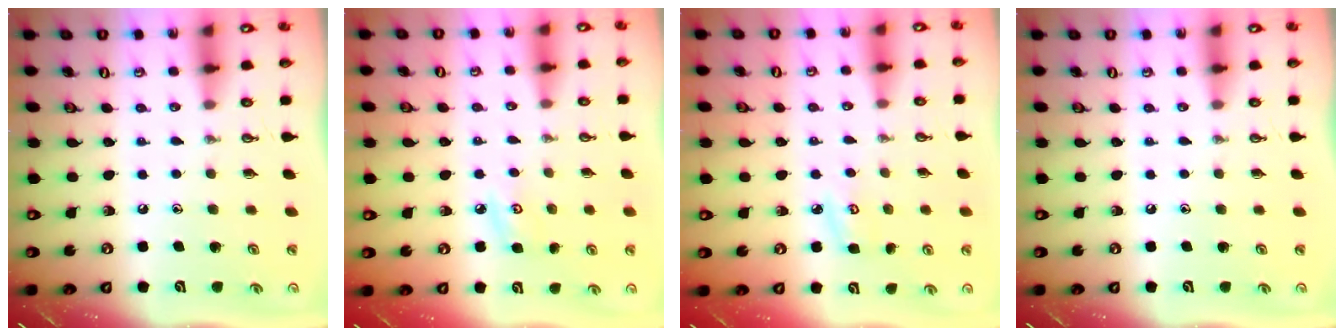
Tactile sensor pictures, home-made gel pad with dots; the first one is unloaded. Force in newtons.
{"total": 5.2, "press": 5.1, "slide": 0.5}
{"total": 4.6, "press": 4.6, "slide": 0.5}
{"total": 0.0}